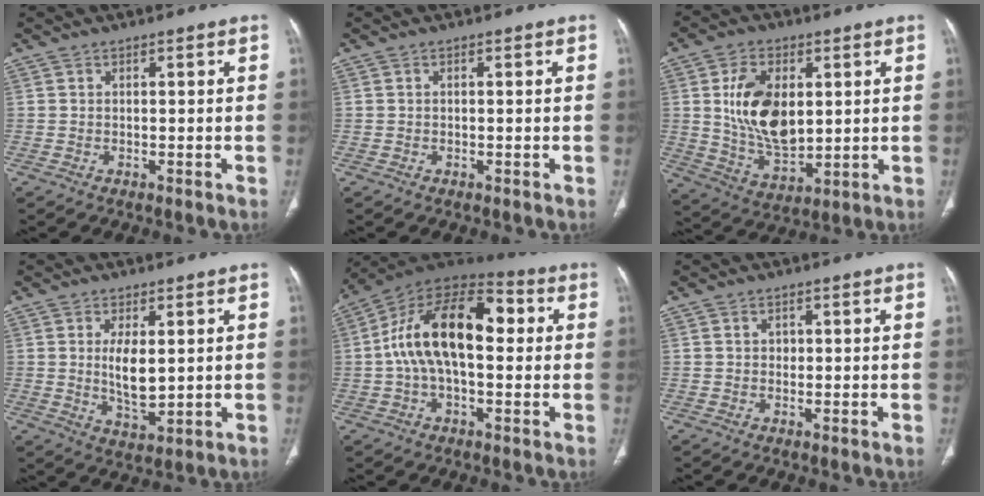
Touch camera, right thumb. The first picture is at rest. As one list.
[{"total": 0.0}, {"total": 14.5, "force": [2.5, 8.8, 11.3], "torque": [-0.182, -0.017, 0.056]}, {"total": 7.1, "force": [1.0, 3.1, 6.3], "torque": [-0.105, -0.021, 0.025]}, {"total": 19.1, "force": [1.9, 10.1, 16.1], "torque": [-0.266, 0.046, 0.022]}, {"total": 1.3, "force": [0.2, 1.1, 0.6], "torque": [-0.005, 0.003, 0.003]}]